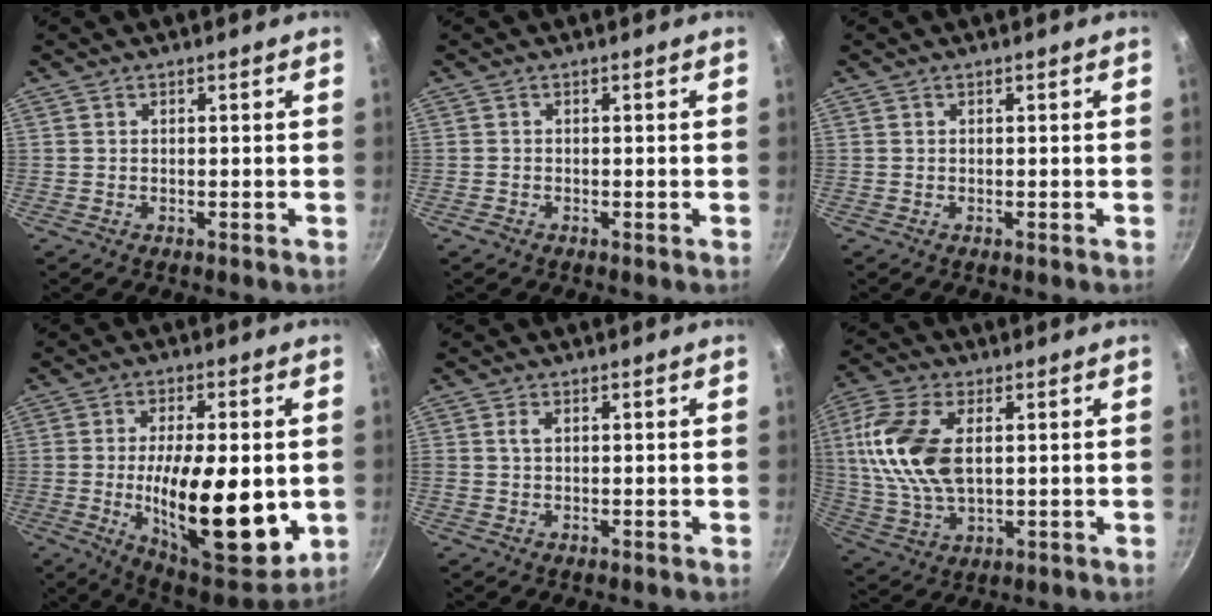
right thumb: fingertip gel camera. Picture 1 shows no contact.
{"total": 0.7, "force": [-0.5, 0.4, 0.3], "torque": [-0.009, 0.003, -0.011]}
{"total": 0.0}
{"total": 21.4, "force": [-2.4, 8.3, 19.6], "torque": [-0.287, -0.011, -0.034]}
{"total": 1.6, "force": [0.5, 1.0, 1.2], "torque": [-0.018, 0.001, 0.008]}
{"total": 14.9, "force": [2.7, 8.3, 12.1], "torque": [-0.239, -0.004, 0.051]}